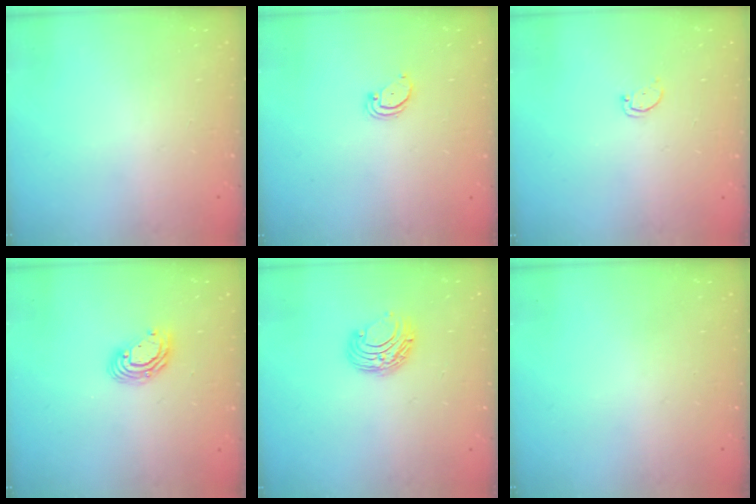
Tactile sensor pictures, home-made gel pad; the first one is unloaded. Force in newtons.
{"total": 2.1, "press": 2.1, "slide": 0.2}
{"total": 1.7, "press": 1.7, "slide": 0.2}
{"total": 7.5, "press": 7.4, "slide": 1.1}
{"total": 7.6, "press": 7.6, "slide": 0.6}
{"total": 0.0}